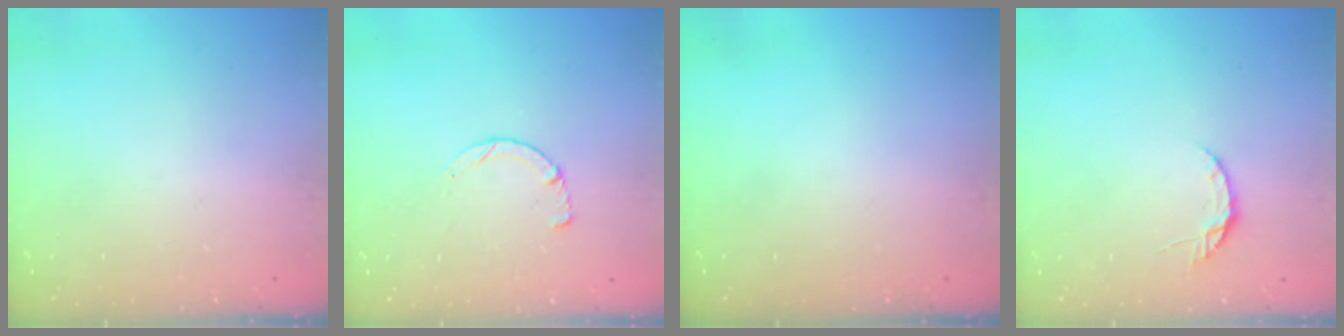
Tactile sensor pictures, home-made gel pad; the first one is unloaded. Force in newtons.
{"total": 2.5, "press": 2.5, "slide": 0.3}
{"total": 0.0}
{"total": 3.8, "press": 3.8, "slide": 0.4}